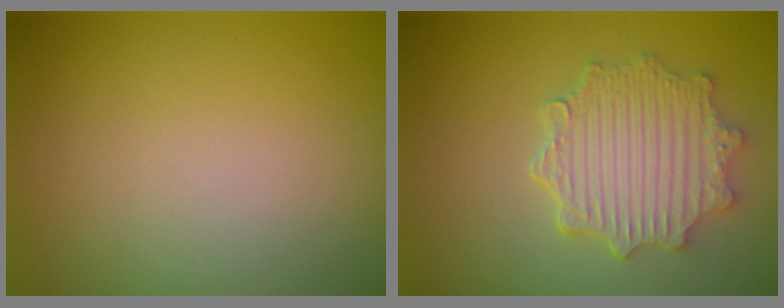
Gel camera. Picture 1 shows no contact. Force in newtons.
{"total": 4.9, "press": 3.9, "slide": 3.0}